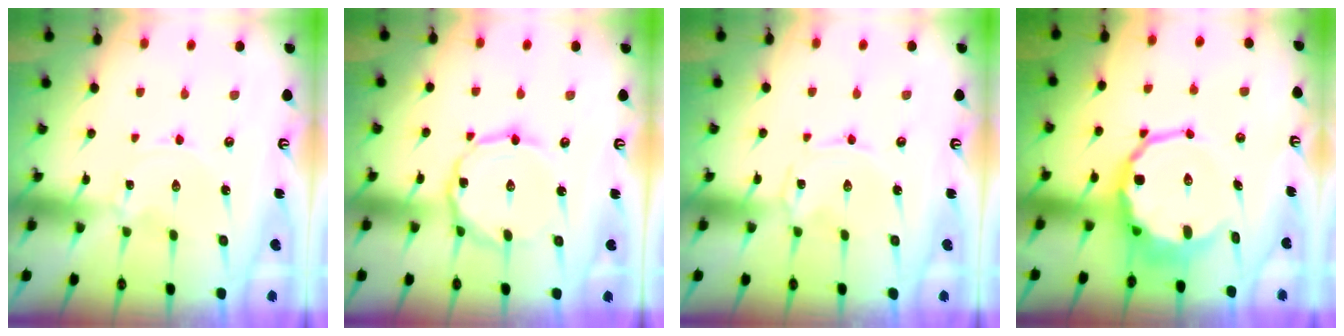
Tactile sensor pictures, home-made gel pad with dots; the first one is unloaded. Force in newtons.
{"total": 8.0, "press": 8.0, "slide": 0.5}
{"total": 0.7, "press": 0.7, "slide": 0.1}
{"total": 12.0, "press": 11.6, "slide": 3.2}